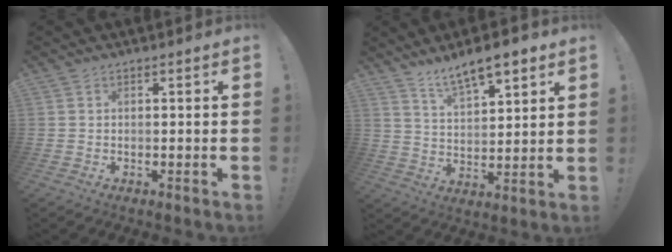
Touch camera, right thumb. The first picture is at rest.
{"total": 10.9, "force": [8.2, 3.6, 6.2], "torque": [-0.101, -0.046, 0.145]}